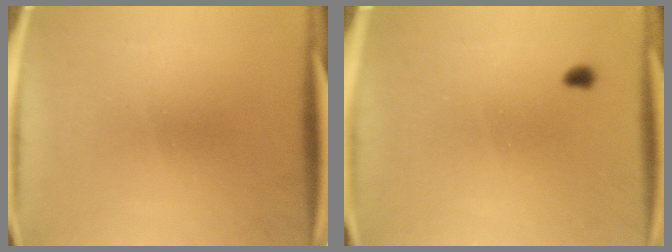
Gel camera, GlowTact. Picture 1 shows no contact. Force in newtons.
{"total": 0.9}